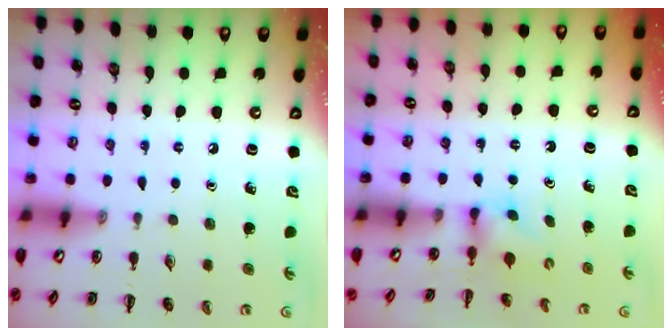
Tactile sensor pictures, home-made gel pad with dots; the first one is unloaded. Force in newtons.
{"total": 2.2, "press": 1.9, "slide": 1.0}